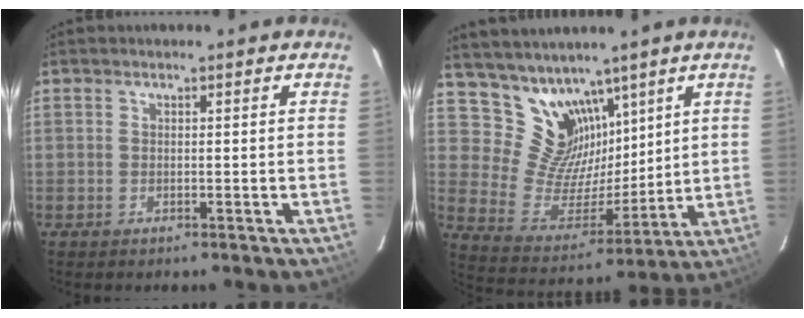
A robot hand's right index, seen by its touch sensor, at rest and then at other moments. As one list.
[{"total": 14.0, "force": [9.8, 8.8, 4.7], "torque": [-0.089, 0.003, 0.200]}]